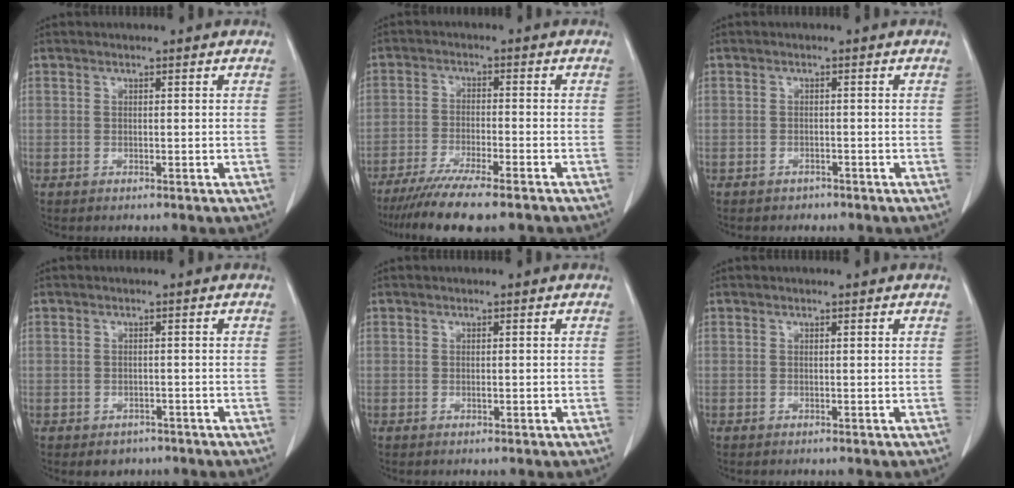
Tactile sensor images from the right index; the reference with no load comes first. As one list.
[{"total": 11.6, "force": [-9.4, 0.8, 6.8], "torque": [-0.101, -0.026, -0.148]}, {"total": 1.2, "force": [-0.9, 0.8, 0.0], "torque": [-0.010, 0.002, -0.013]}, {"total": 2.4, "force": [-1.5, 1.8, 0.5], "torque": [-0.006, 0.005, -0.013]}, {"total": 0.6, "force": [-0.1, 0.2, 0.6], "torque": [-0.009, -0.001, 0.001]}, {"total": 0.0}]